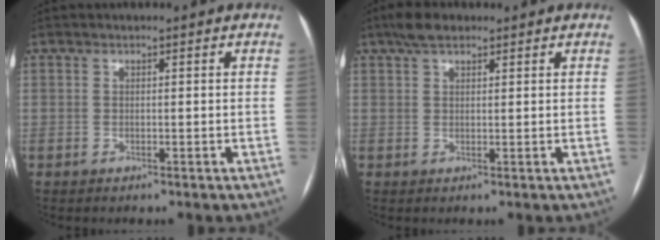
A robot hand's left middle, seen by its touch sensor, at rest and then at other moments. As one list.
[{"total": 3.7, "force": [2.7, 1.5, 2.1], "torque": [-0.048, 0.017, 0.049]}]